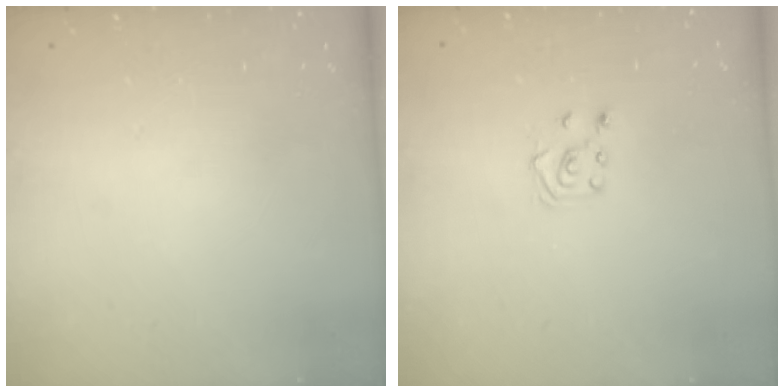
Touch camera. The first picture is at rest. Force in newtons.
{"total": 5.1, "press": 5.1, "slide": 0.5}